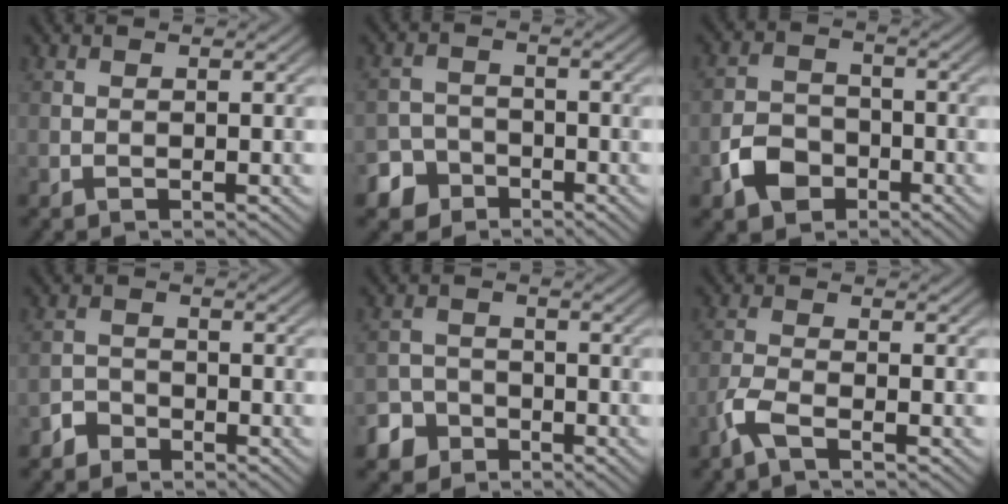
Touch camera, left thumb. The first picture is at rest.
{"total": 4.8, "force": [-3.3, 3.4, 0.9], "torque": [-0.008, -0.003, -0.066]}
{"total": 5.3, "force": [-2.8, 3.7, 2.6], "torque": [-0.056, -0.001, -0.064]}
{"total": 2.3, "force": [-1.8, 1.3, 0.4], "torque": [-0.002, 0.004, -0.044]}
{"total": 4.2, "force": [-2.9, 2.8, 0.9], "torque": [-0.017, -0.002, -0.060]}
{"total": 3.2, "force": [-2.2, 0.6, 2.3], "torque": [-0.055, -0.003, -0.057]}